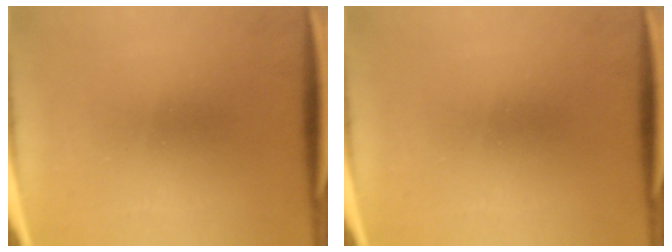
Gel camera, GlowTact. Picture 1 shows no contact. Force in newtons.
{"total": 0.0}